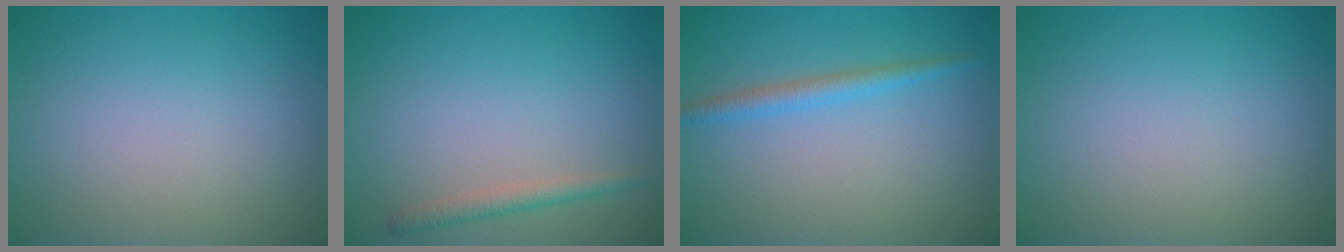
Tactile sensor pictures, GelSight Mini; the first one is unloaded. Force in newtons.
{"total": 1.5, "press": 1.5, "slide": 0.1}
{"total": 1.9, "press": 1.9, "slide": 0.1}
{"total": 0.0}